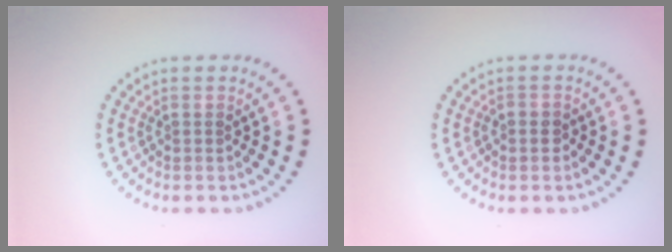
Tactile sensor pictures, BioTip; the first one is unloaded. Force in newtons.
{"total": 0.6, "press": 0.6, "slide": 0.2}